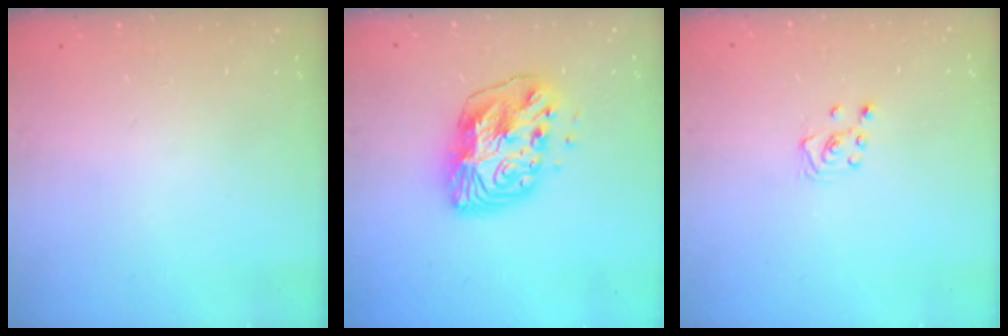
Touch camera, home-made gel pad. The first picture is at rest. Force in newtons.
{"total": 13.6, "press": 13.5, "slide": 1.4}
{"total": 3.0, "press": 3.0, "slide": 0.3}